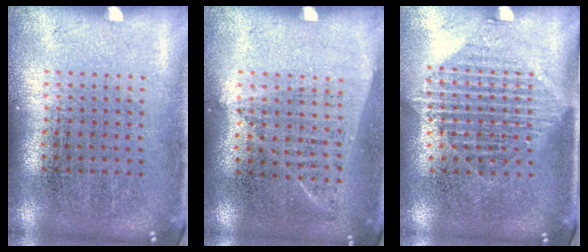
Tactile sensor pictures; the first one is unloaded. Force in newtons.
{"total": 1.0, "press": 0.9, "slide": 0.5}
{"total": 1.5, "press": 1.2, "slide": 0.9}